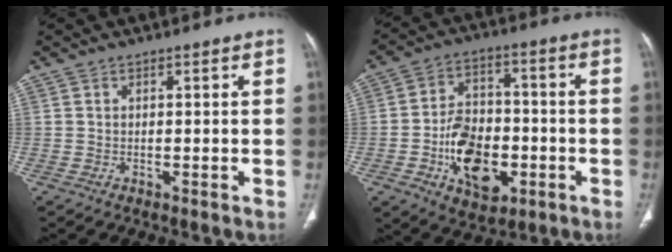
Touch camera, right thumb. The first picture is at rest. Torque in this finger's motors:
{"motor_torque": [1.36, 1.99, 0.72, -0.93, 0.19]}